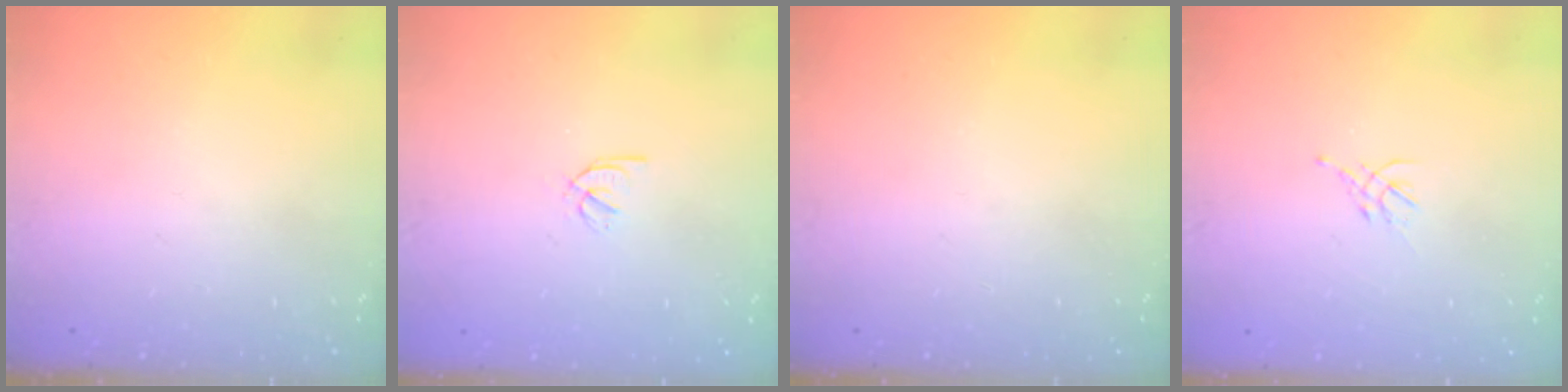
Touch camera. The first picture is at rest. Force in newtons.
{"total": 1.6, "press": 1.6, "slide": 0.3}
{"total": 0.0}
{"total": 1.5, "press": 1.4, "slide": 0.6}